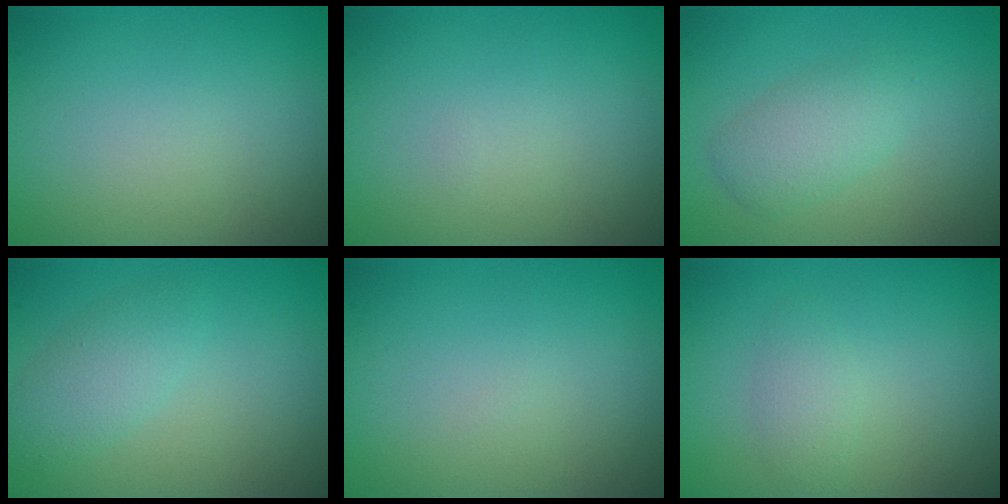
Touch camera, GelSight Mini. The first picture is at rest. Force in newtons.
{"total": 0.0}
{"total": 2.7, "press": 2.7, "slide": 0.1}
{"total": 2.5, "press": 2.5, "slide": 0.1}
{"total": 0.0}
{"total": 1.4, "press": 1.4, "slide": 0.1}